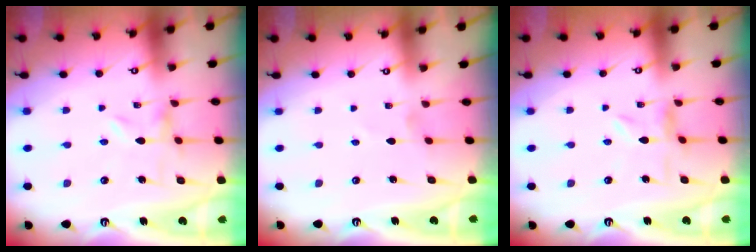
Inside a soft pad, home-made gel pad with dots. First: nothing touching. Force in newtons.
{"total": 0.0}
{"total": 2.2, "press": 2.2, "slide": 0.2}